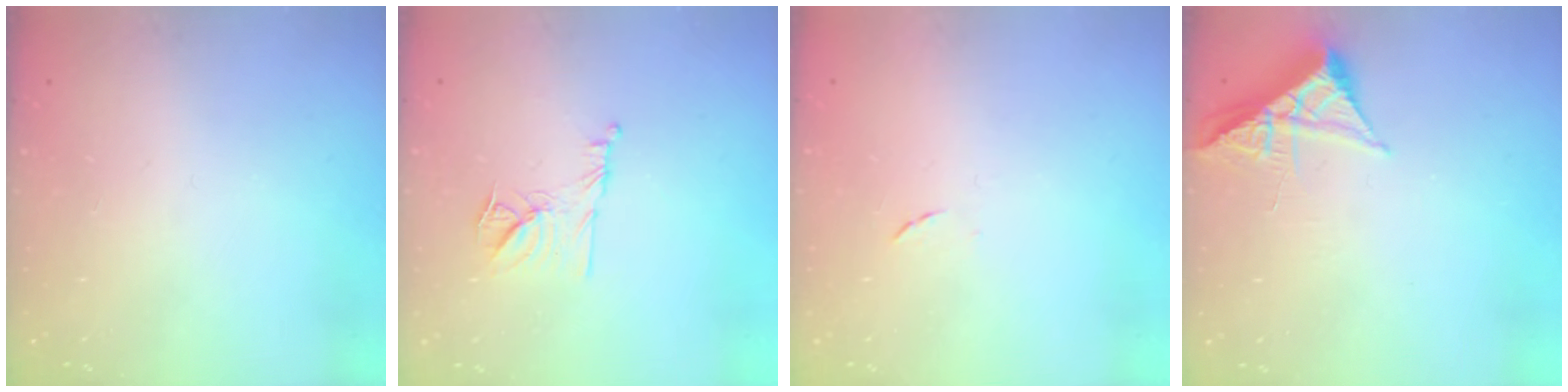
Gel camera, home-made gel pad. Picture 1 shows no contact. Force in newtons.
{"total": 9.6, "press": 9.6, "slide": 0.9}
{"total": 4.5, "press": 4.5, "slide": 0.5}
{"total": 6.5, "press": 6.5, "slide": 0.7}